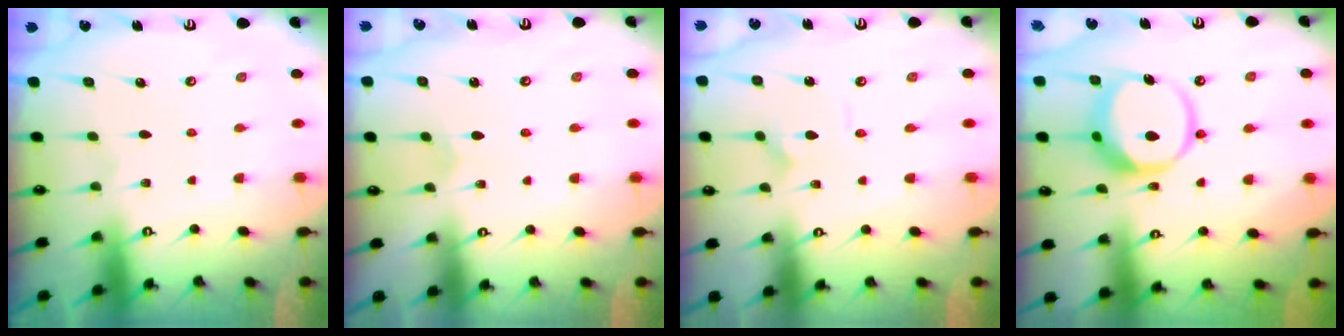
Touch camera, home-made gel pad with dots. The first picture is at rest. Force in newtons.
{"total": 2.0, "press": 2.0, "slide": 0.2}
{"total": 2.4, "press": 2.4, "slide": 0.2}
{"total": 12.7, "press": 12.6, "slide": 1.6}